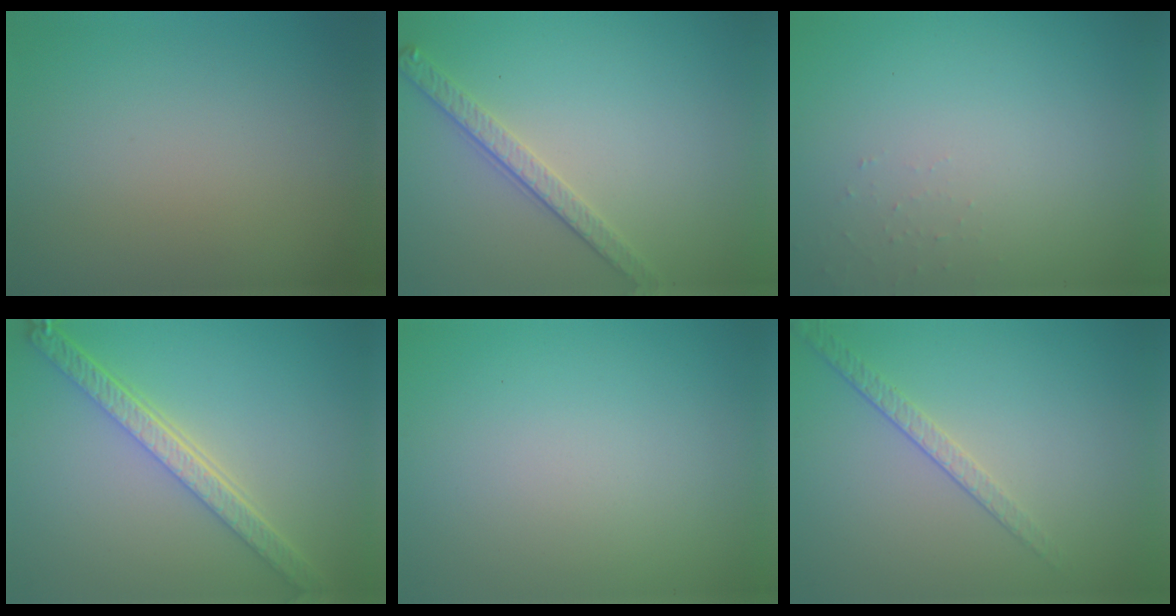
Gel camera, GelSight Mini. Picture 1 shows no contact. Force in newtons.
{"total": 2.8, "press": 2.5, "slide": 1.2}
{"total": 0.7, "press": 0.7, "slide": 0.1}
{"total": 5.3, "press": 4.1, "slide": 3.3}
{"total": 0.0}
{"total": 1.9, "press": 1.4, "slide": 1.3}